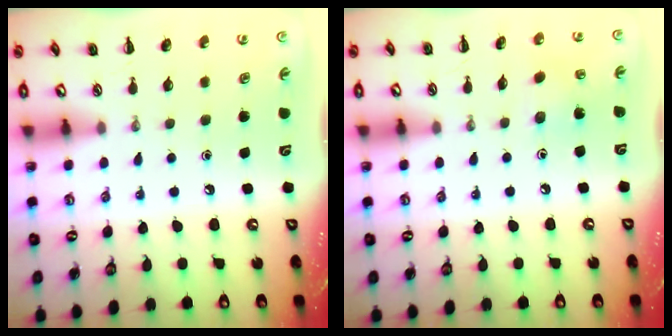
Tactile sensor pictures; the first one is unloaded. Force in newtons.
{"total": 3.4, "press": 3.3, "slide": 0.9}